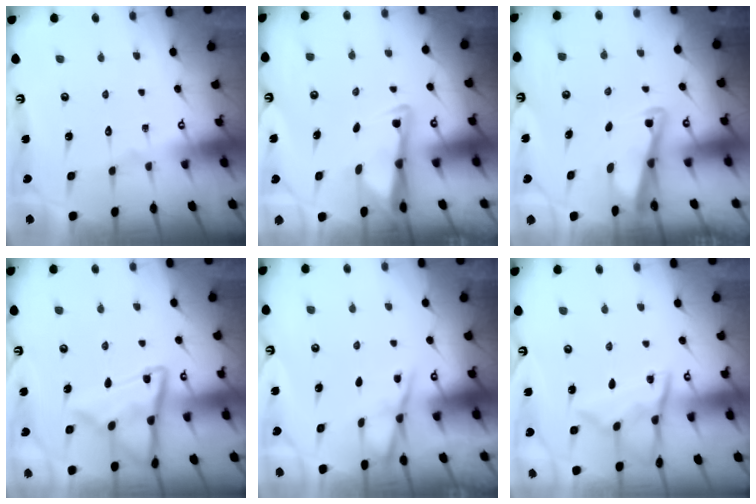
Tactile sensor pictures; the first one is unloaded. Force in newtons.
{"total": 2.9, "press": 2.8, "slide": 0.4}
{"total": 2.7, "press": 2.6, "slide": 0.3}
{"total": 14.5, "press": 14.5, "slide": 1.4}
{"total": 4.3, "press": 4.2, "slide": 0.5}
{"total": 10.5, "press": 10.5, "slide": 0.2}